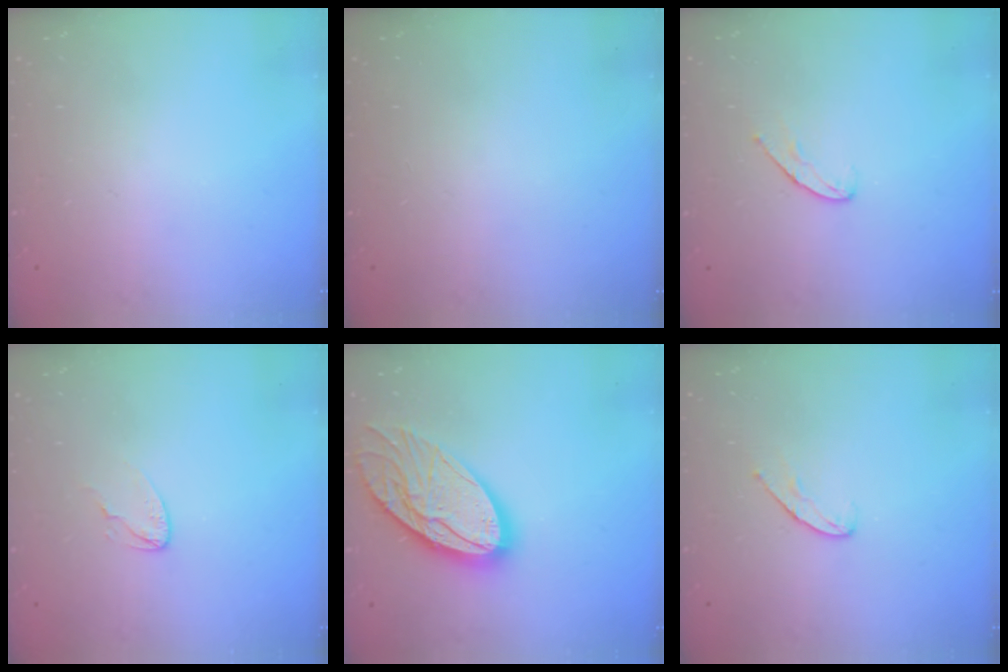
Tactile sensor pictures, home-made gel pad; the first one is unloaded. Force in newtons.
{"total": 0.0}
{"total": 5.4, "press": 5.4, "slide": 0.5}
{"total": 3.6, "press": 3.6, "slide": 0.3}
{"total": 19.1, "press": 19.0, "slide": 1.8}
{"total": 5.4, "press": 5.4, "slide": 0.5}